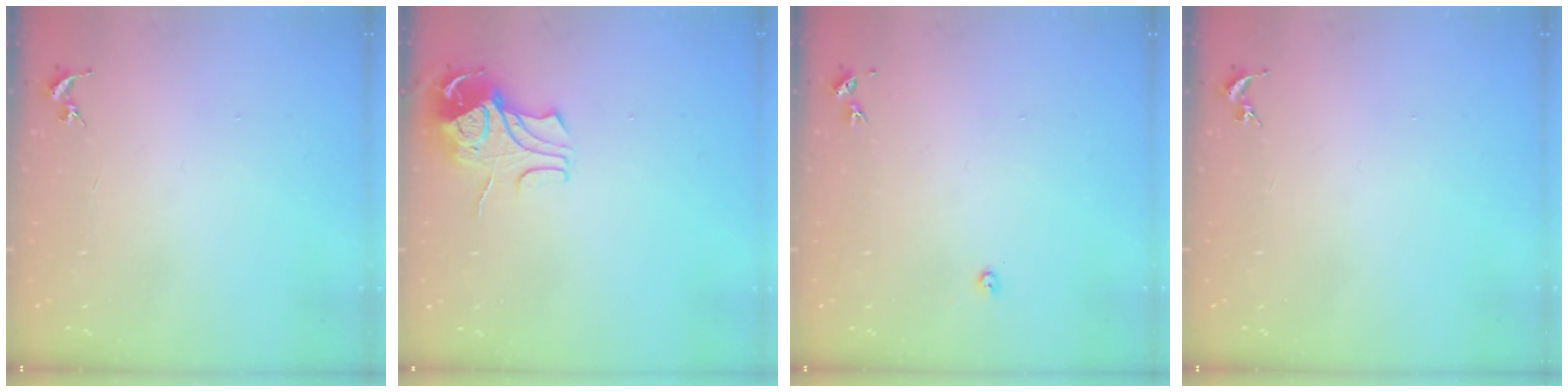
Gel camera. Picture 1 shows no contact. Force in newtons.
{"total": 9.0, "press": 8.9, "slide": 1.0}
{"total": 2.2, "press": 2.2, "slide": 0.3}
{"total": 0.0}